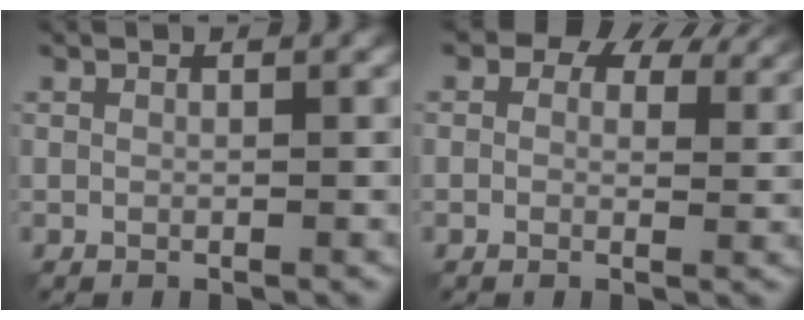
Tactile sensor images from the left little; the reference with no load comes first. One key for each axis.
{"total": 7.2, "fx": 4.7, "fy": 4.2, "fz": 3.4, "tx": -0.063, "ty": 0.003, "tz": 0.060}